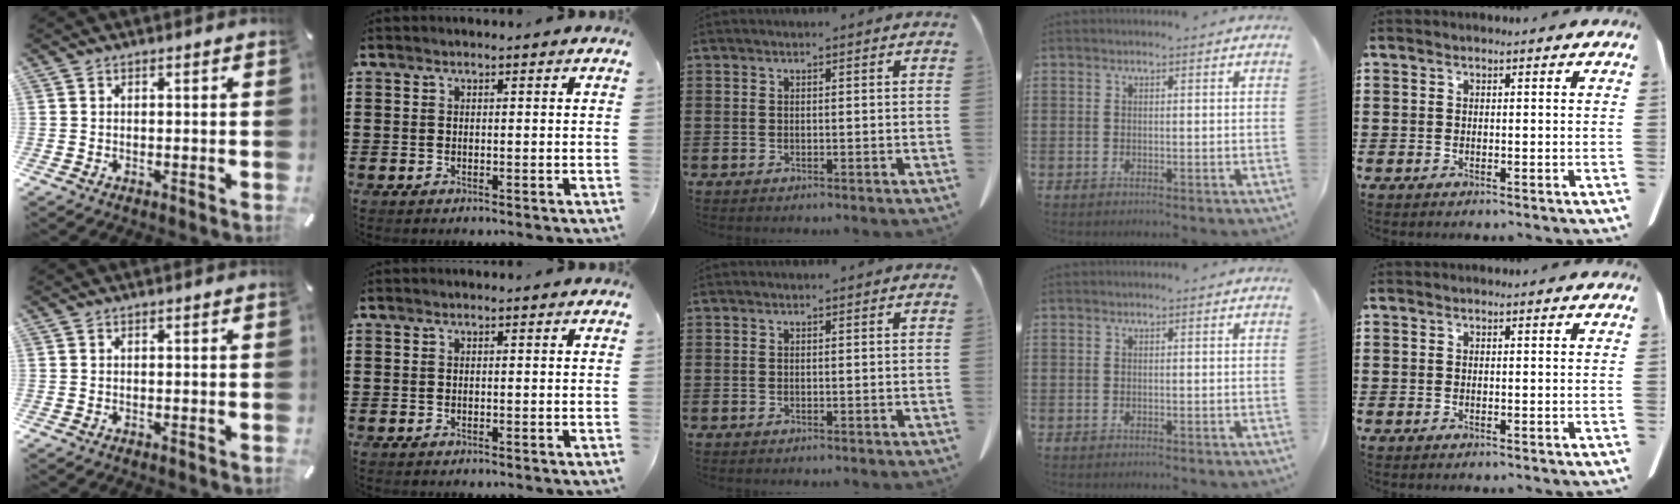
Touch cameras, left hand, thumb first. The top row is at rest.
{}